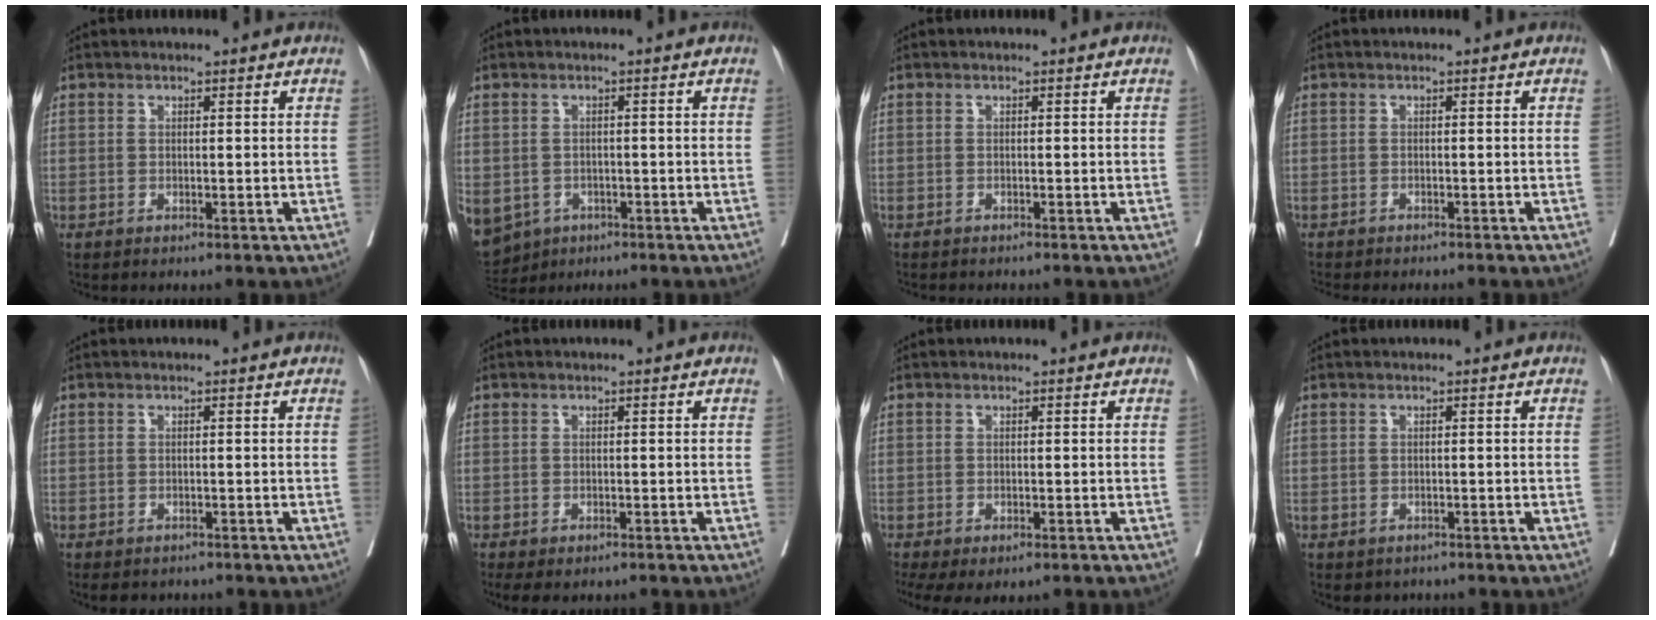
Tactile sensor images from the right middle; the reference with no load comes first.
{"total": 14.3, "force": [-6.8, 11.3, 5.6], "torque": [-0.175, -0.012, -0.087]}
{"total": 2.5, "force": [-2.3, 0.5, 0.9], "torque": [-0.019, -0.006, -0.028]}
{"total": 6.4, "force": [-5.7, 1.4, 2.5], "torque": [-0.029, -0.006, -0.075]}
{"total": 4.1, "force": [-3.5, 1.9, 1.0], "torque": [-0.008, -0.001, -0.043]}
{"total": 4.9, "force": [-3.7, 2.3, 2.2], "torque": [-0.028, -0.006, -0.050]}
{"total": 8.7, "force": [-5.5, 4.2, 5.2], "torque": [-0.122, -0.011, -0.076]}
{"total": 2.5, "force": [-2.0, 1.5, 0.3], "torque": [-0.006, 0.001, -0.025]}